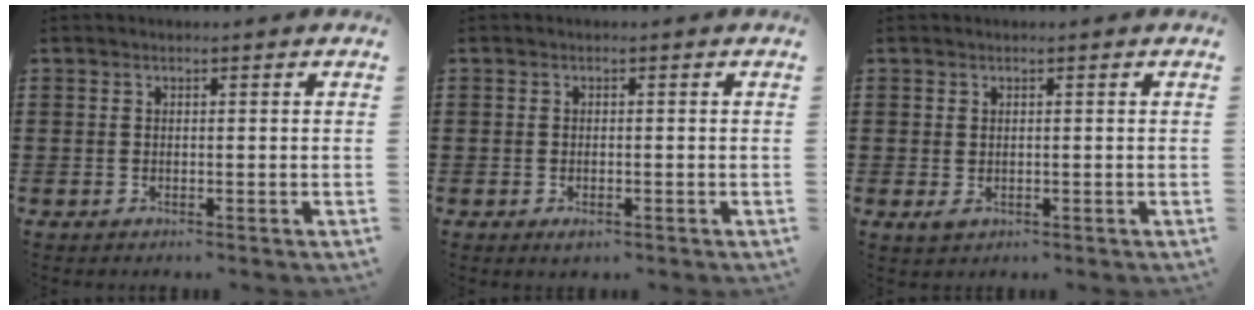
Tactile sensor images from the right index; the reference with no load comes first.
{"total": 0.9, "force": [-0.6, 0.4, 0.6], "torque": [-0.014, -0.005, -0.010]}
{"total": 0.9, "force": [0.0, 0.7, 0.6], "torque": [-0.012, 0.003, -0.001]}